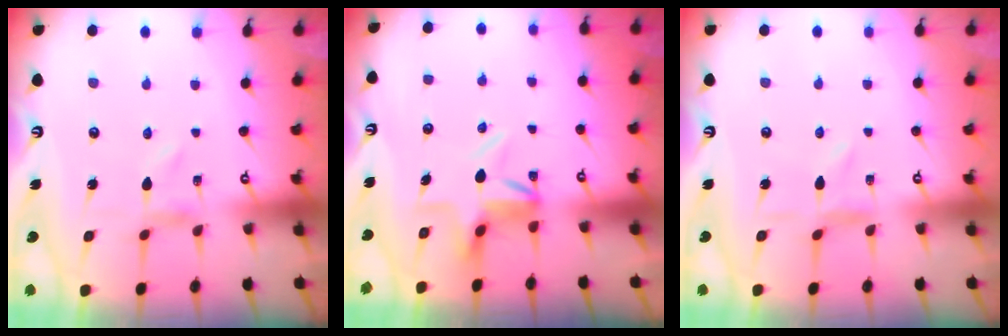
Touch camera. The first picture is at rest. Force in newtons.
{"total": 6.6, "press": 6.3, "slide": 2.1}
{"total": 1.3, "press": 1.2, "slide": 0.3}